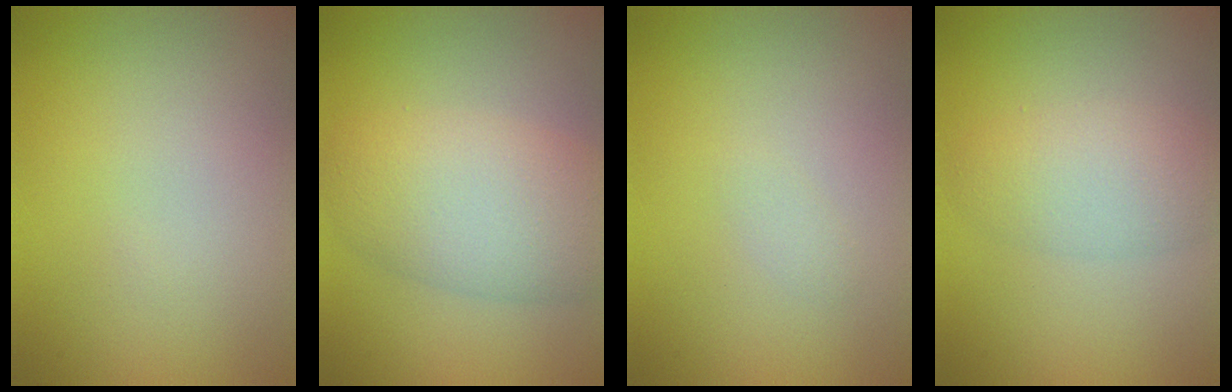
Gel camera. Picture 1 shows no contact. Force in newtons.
{"total": 6.9, "press": 6.9, "slide": 0.4}
{"total": 0.6, "press": 0.6, "slide": 0.0}
{"total": 4.0, "press": 4.0, "slide": 0.1}